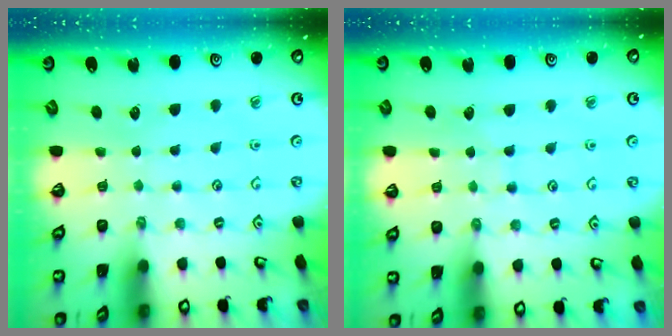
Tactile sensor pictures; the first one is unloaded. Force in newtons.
{"total": 4.1, "press": 4.1, "slide": 0.4}